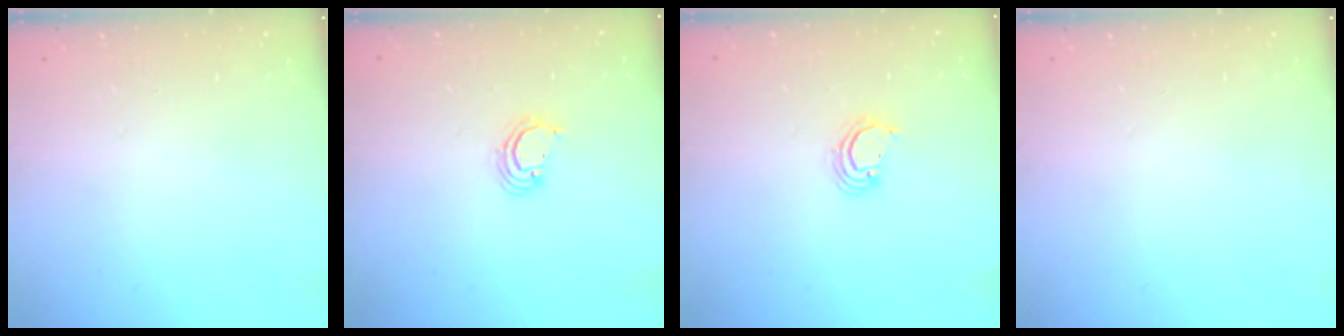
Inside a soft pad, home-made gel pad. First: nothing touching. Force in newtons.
{"total": 2.8, "press": 2.8, "slide": 0.2}
{"total": 2.8, "press": 2.8, "slide": 0.2}
{"total": 0.0}